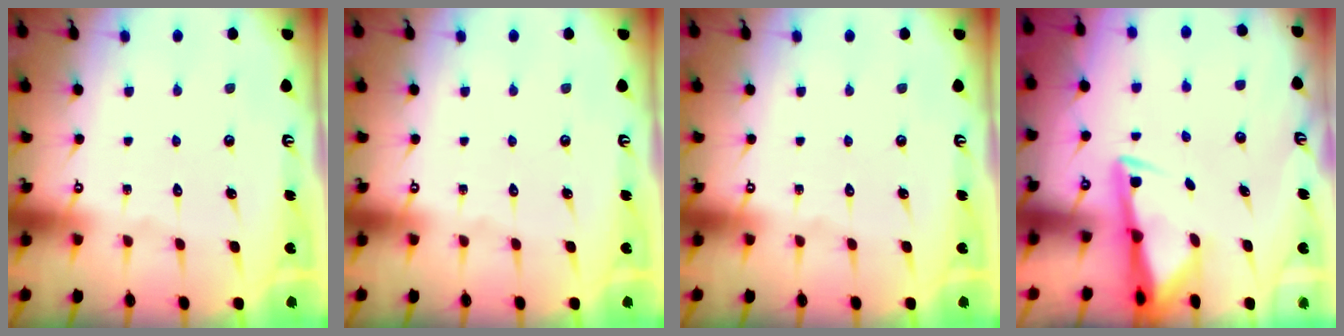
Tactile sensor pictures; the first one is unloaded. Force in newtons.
{"total": 0.0}
{"total": 0.0}
{"total": 2.8, "press": 2.7, "slide": 0.5}